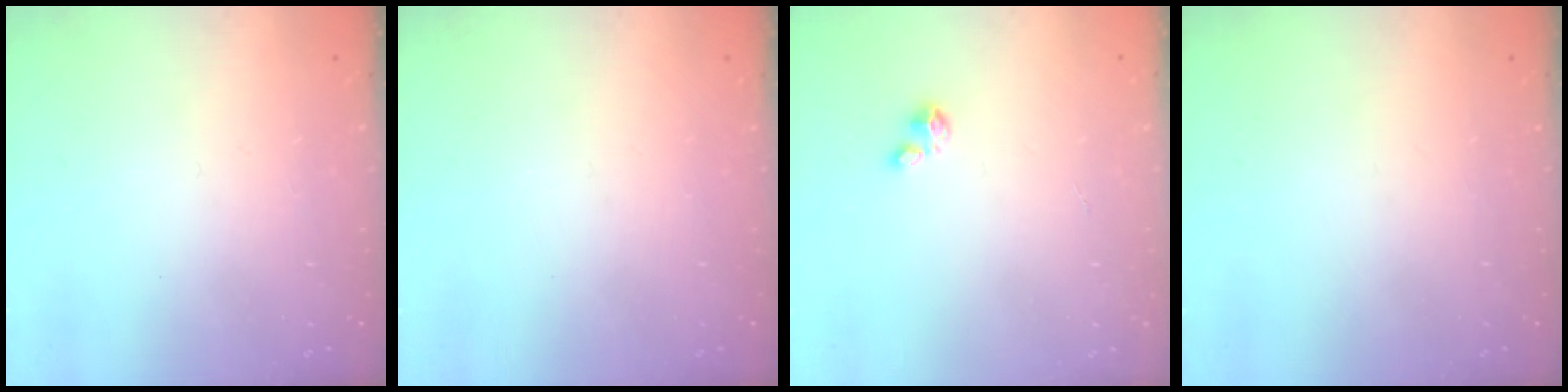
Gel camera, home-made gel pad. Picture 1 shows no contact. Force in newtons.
{"total": 0.0}
{"total": 1.2, "press": 1.2, "slide": 0.2}
{"total": 0.0}